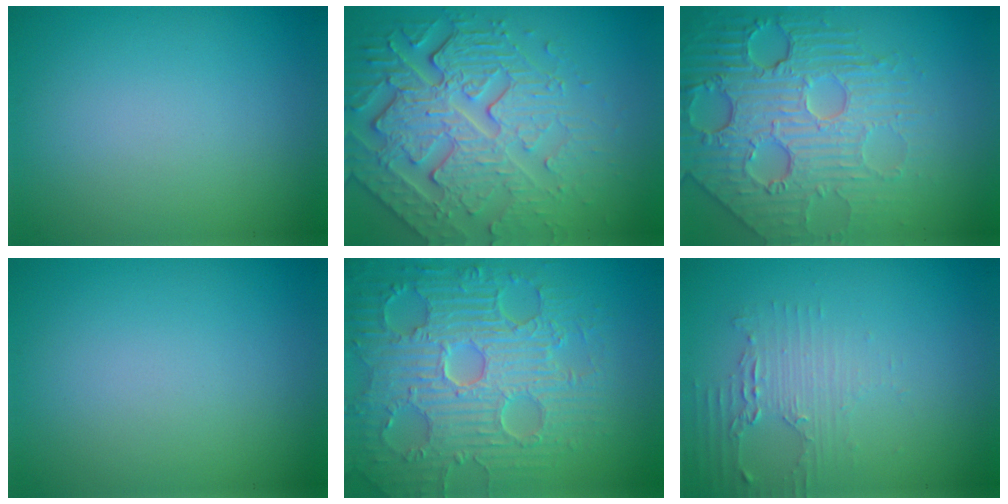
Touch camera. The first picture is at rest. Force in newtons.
{"total": 6.9, "press": 5.5, "slide": 4.2}
{"total": 7.9, "press": 5.6, "slide": 5.5}
{"total": 0.0}
{"total": 9.1, "press": 6.7, "slide": 6.2}
{"total": 2.1, "press": 2.0, "slide": 0.4}